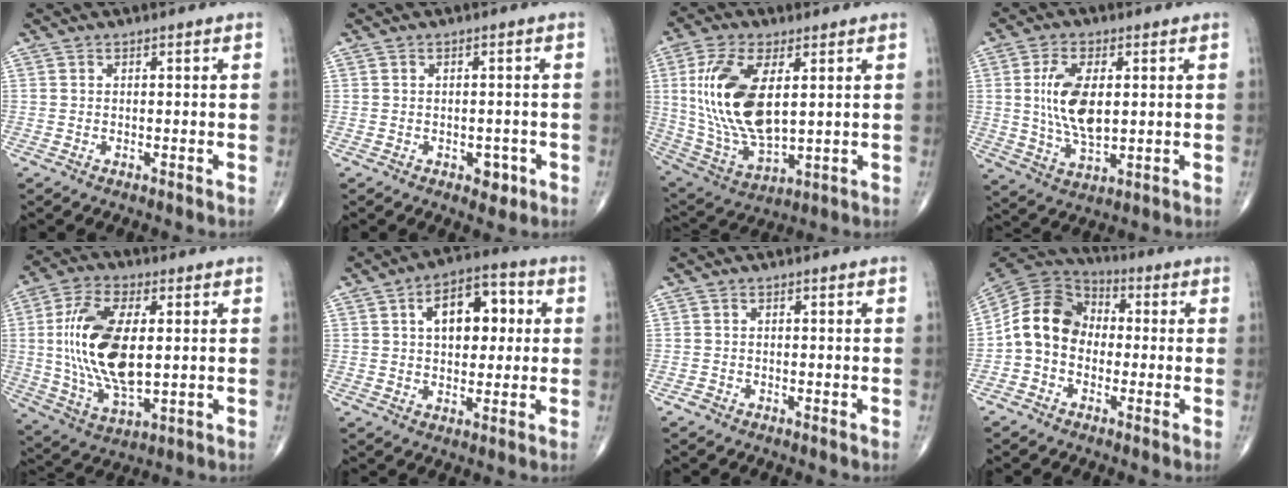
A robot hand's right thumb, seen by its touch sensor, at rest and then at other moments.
{"total": 2.8, "force": [-1.2, 1.8, 1.8], "torque": [-0.008, 0.004, -0.012]}
{"total": 18.4, "force": [3.4, 9.0, 15.7], "torque": [-0.320, -0.018, 0.076]}
{"total": 11.1, "force": [1.4, 5.5, 9.6], "torque": [-0.184, -0.011, 0.033]}
{"total": 18.1, "force": [1.6, 8.7, 15.8], "torque": [-0.311, -0.011, 0.034]}
{"total": 12.0, "force": [2.7, 7.0, 9.4], "torque": [-0.108, 0.014, 0.036]}
{"total": 0.8, "force": [-0.6, 0.5, 0.3], "torque": [-0.002, 0.000, -0.014]}
{"total": 11.4, "force": [-1.3, 9.1, 6.7], "torque": [-0.113, 0.037, -0.042]}